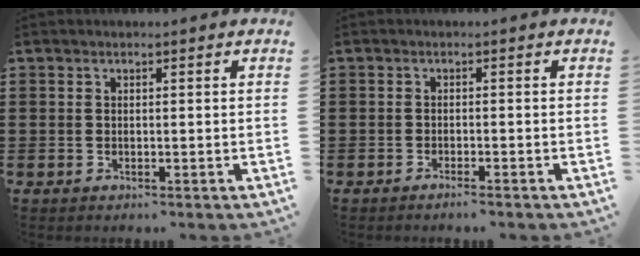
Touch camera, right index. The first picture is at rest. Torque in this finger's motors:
{"motor_torque": [0.06, 0.67, -0.72, -0.08]}